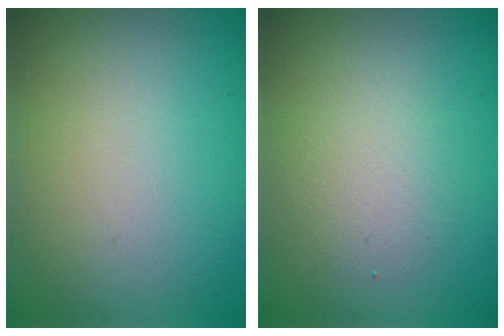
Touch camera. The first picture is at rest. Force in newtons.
{"total": 2.8, "press": 2.8, "slide": 0.1}